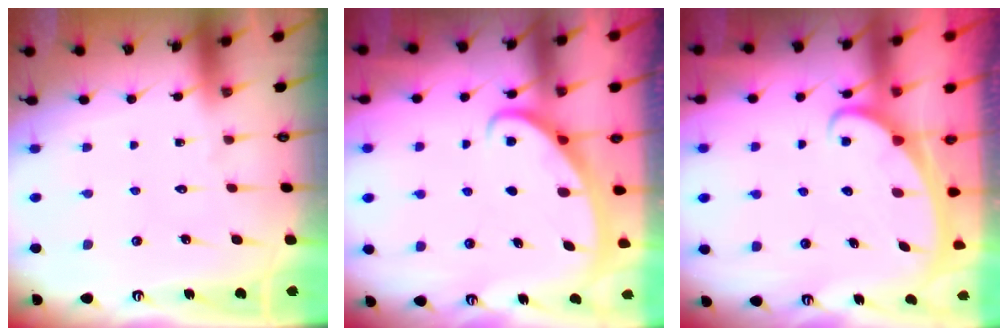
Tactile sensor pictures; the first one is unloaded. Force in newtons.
{"total": 3.0, "press": 2.9, "slide": 0.3}
{"total": 2.3, "press": 2.3, "slide": 0.2}